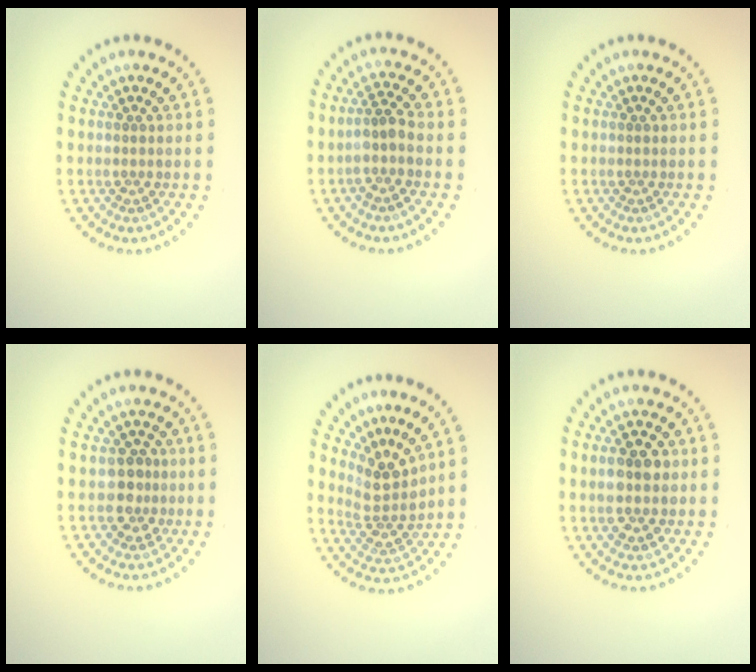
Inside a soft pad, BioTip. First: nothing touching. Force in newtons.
{"total": 2.0, "press": 1.6, "slide": 1.2}
{"total": 0.0}
{"total": 2.4, "press": 2.2, "slide": 1.0}
{"total": 3.0, "press": 2.2, "slide": 2.1}
{"total": 3.8, "press": 3.8, "slide": 0.3}